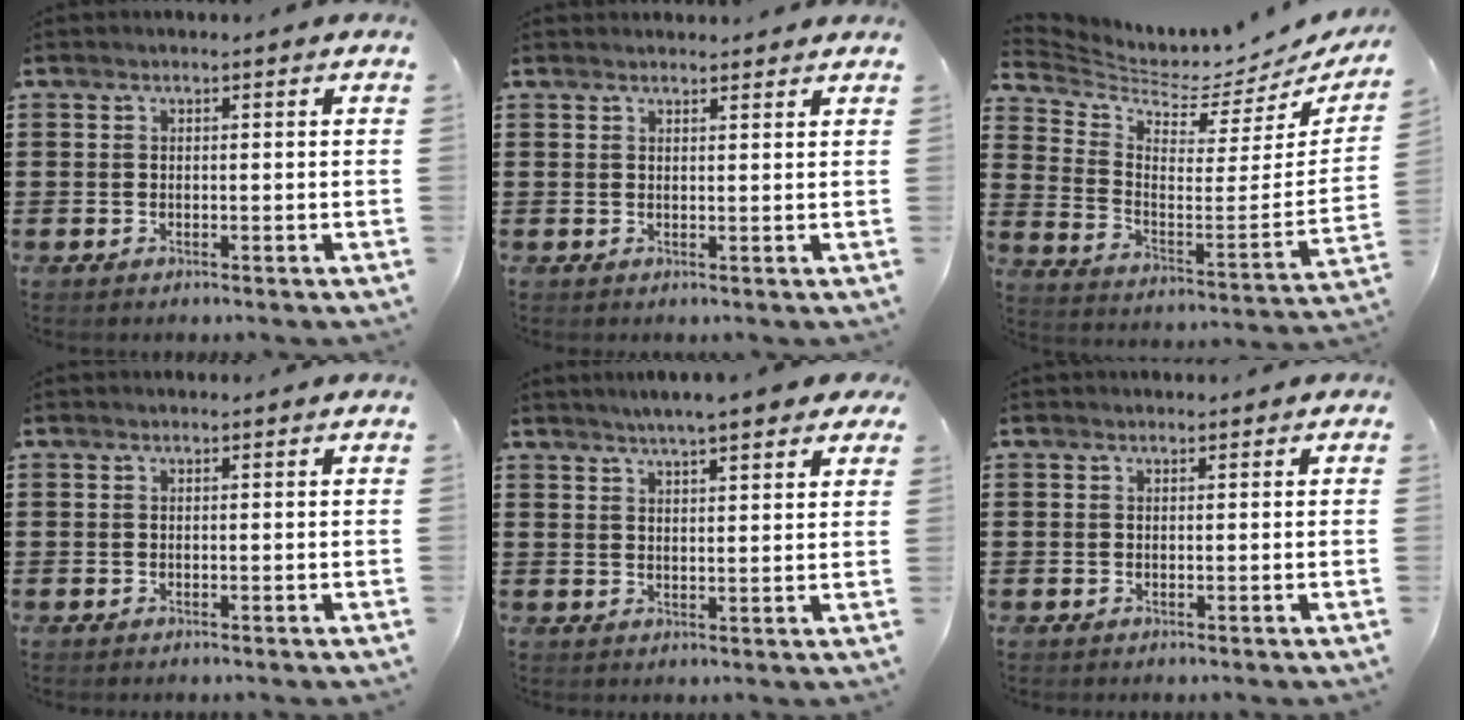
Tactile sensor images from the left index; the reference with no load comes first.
{"total": 1.3, "force": [1.3, 0.2, 0.1], "torque": [-0.003, 0.003, 0.026]}
{"total": 3.3, "force": [3.2, 0.5, 0.7], "torque": [-0.040, -0.048, 0.047]}
{"total": 0.0}
{"total": 4.1, "force": [3.5, 0.3, 2.1], "torque": [-0.051, -0.001, 0.061]}
{"total": 0.9, "force": [0.2, 0.9, 0.1], "torque": [-0.004, 0.005, 0.002]}